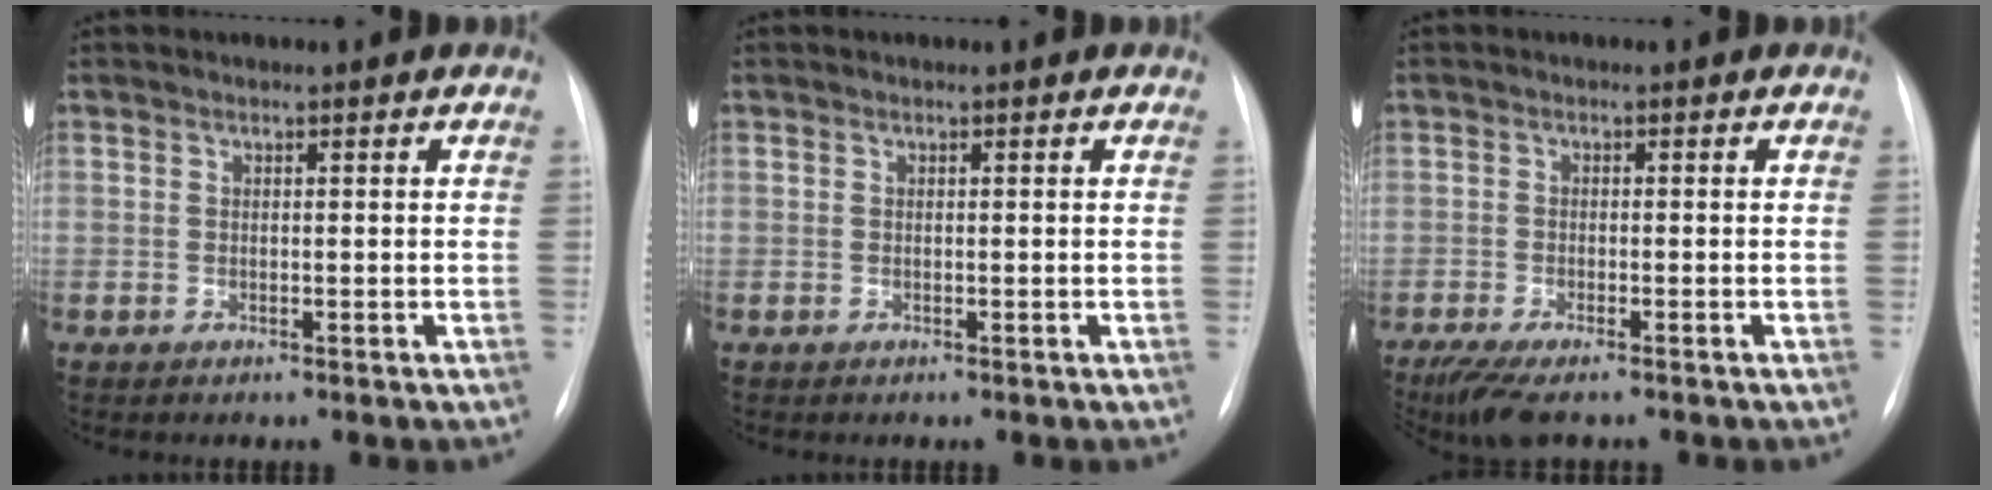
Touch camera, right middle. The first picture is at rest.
{"total": 0.0}
{"total": 6.2, "force": [-4.7, 1.2, 3.9], "torque": [-0.071, -0.017, -0.078]}